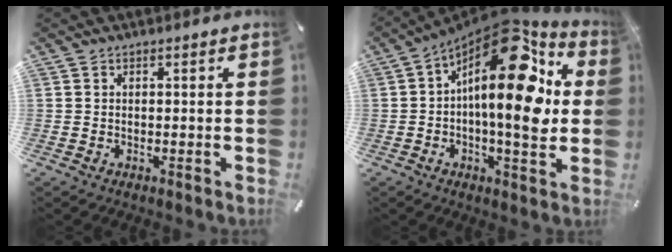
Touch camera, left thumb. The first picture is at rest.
{"total": 22.4, "force": [5.9, 9.5, 19.5], "torque": [-0.302, -0.055, 0.094]}